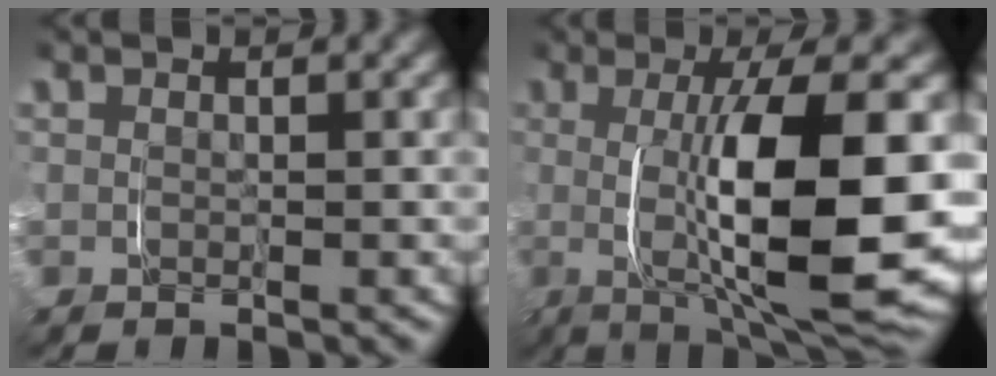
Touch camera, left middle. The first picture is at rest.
{"total": 12.1, "force": [-0.7, 3.0, 11.6], "torque": [-0.173, -0.004, -0.003]}